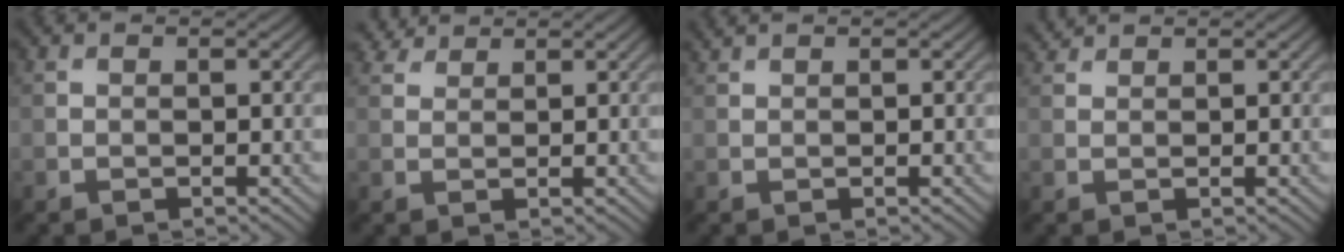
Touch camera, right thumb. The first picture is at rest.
{"total": 2.2, "force": [2.0, 0.8, 0.5], "torque": [-0.019, 0.008, 0.041]}
{"total": 1.2, "force": [1.2, -0.1, 0.1], "torque": [-0.011, 0.005, 0.024]}
{"total": 1.4, "force": [1.3, 0.1, 0.1], "torque": [-0.008, 0.009, 0.031]}